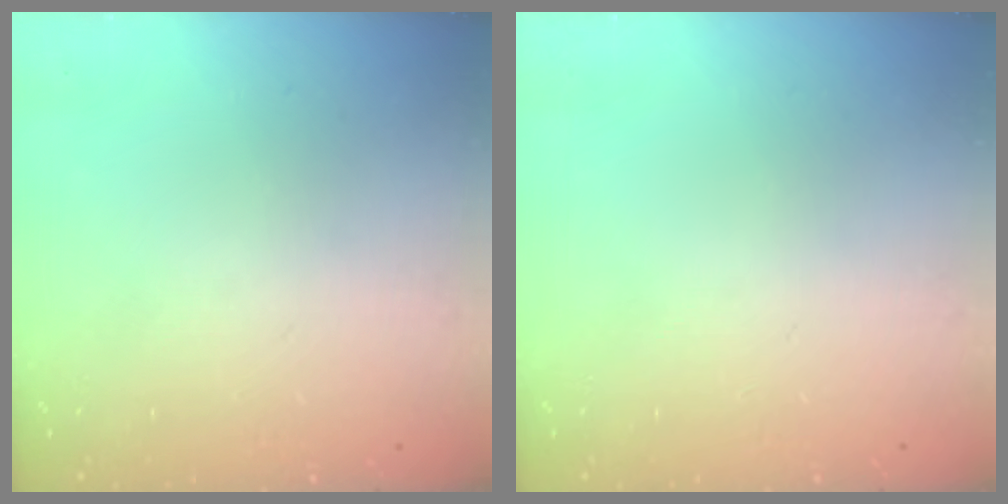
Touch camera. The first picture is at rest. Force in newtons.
{"total": 0.0}